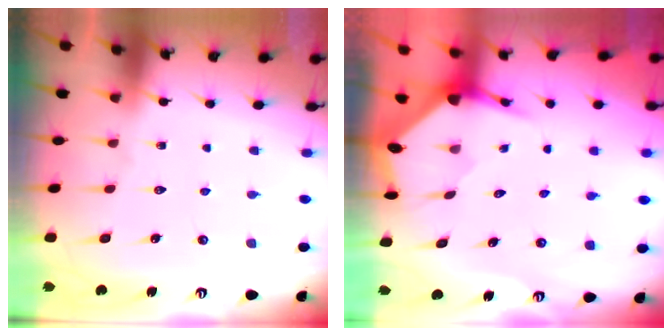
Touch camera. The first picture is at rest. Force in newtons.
{"total": 3.5, "press": 3.5, "slide": 0.5}